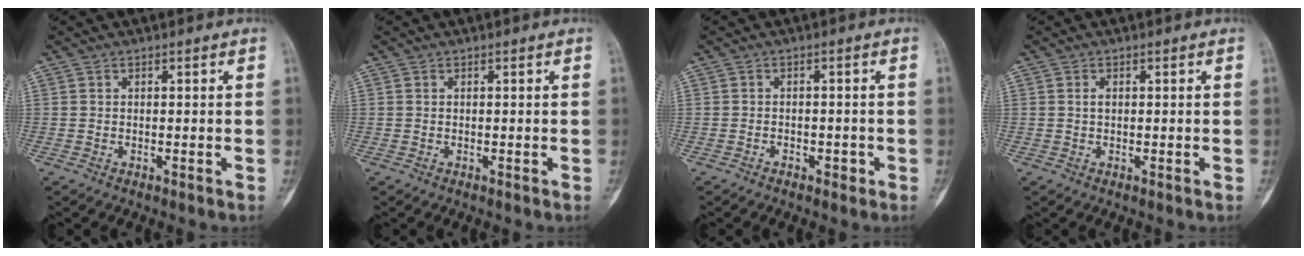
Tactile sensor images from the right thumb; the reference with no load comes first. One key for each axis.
{"total": 0.0}
{"total": 1.8, "fx": -1.0, "fy": 1.2, "fz": 0.9, "tx": -0.013, "ty": 0.010, "tz": -0.014}
{"total": 0.9, "fx": 0.1, "fy": 0.5, "fz": 0.7, "tx": -0.009, "ty": 0.003, "tz": 0.003}